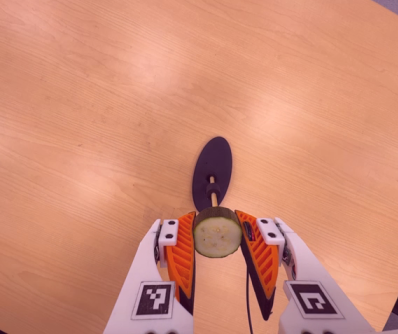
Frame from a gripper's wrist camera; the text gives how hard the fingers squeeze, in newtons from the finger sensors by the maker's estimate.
{"total": 10.9, "left": 10.5, "right": 11.3}